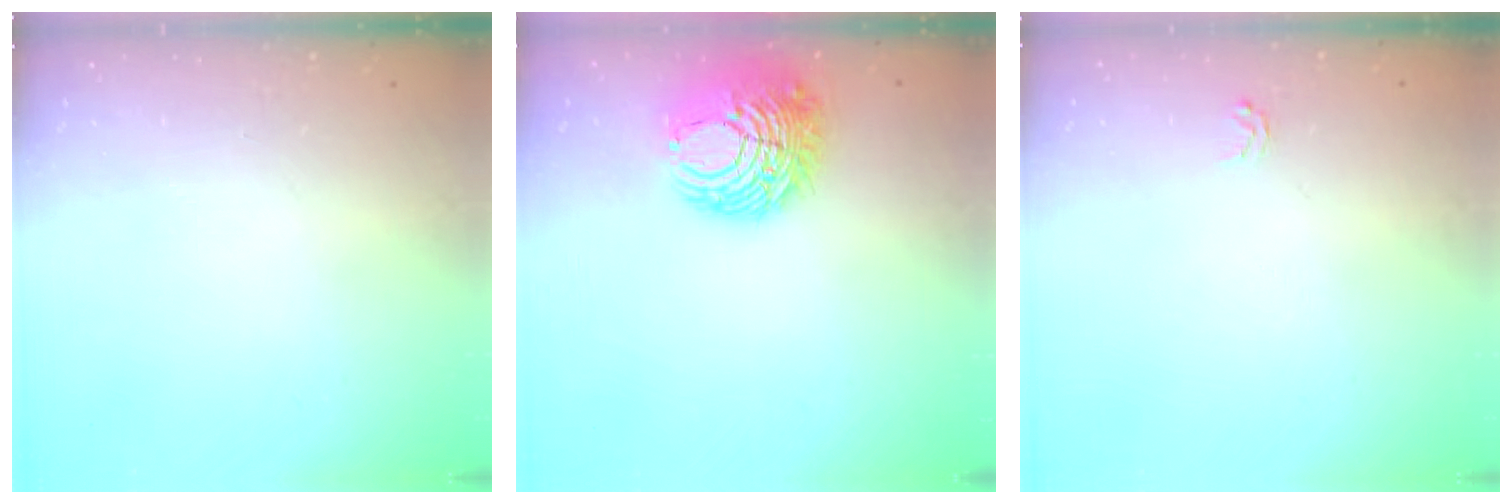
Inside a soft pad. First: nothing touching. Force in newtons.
{"total": 12.1, "press": 12.0, "slide": 1.4}
{"total": 2.3, "press": 2.2, "slide": 0.2}